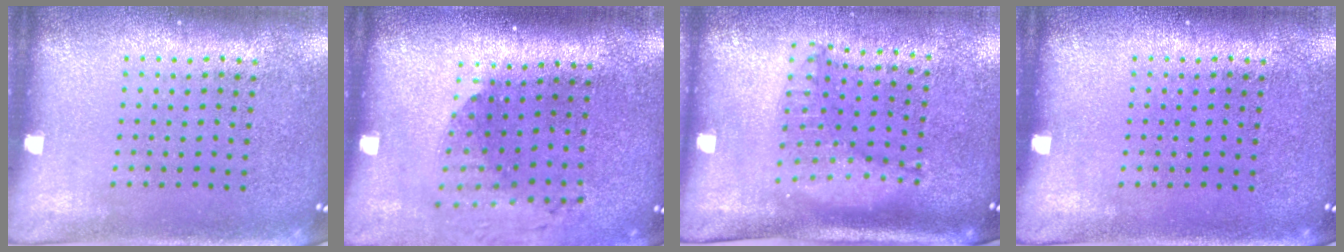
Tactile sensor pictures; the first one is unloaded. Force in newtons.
{"total": 1.6, "press": 1.3, "slide": 0.9}
{"total": 1.2, "press": 1.2, "slide": 0.2}
{"total": 0.0}